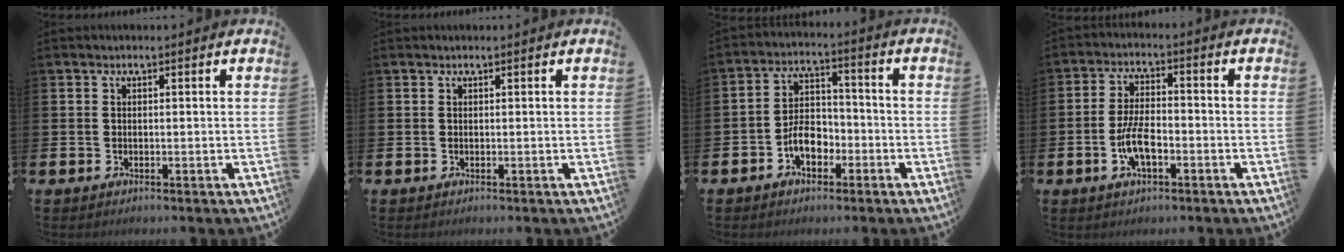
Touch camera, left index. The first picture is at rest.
{"total": 0.0}
{"total": 5.5, "force": [-2.4, 3.6, 3.3], "torque": [-0.055, 0.013, -0.047]}
{"total": 5.5, "force": [-1.8, 2.3, 4.7], "torque": [-0.097, 0.005, -0.034]}